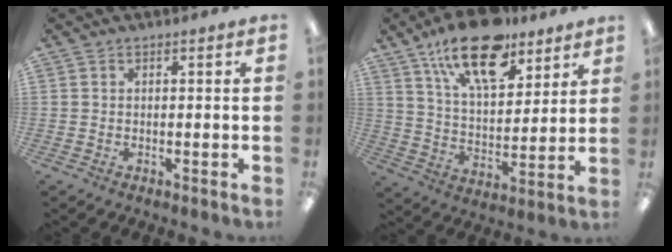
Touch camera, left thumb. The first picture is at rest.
{"total": 18.9, "force": [12.8, 8.5, 11.2], "torque": [-0.180, -0.059, 0.219]}